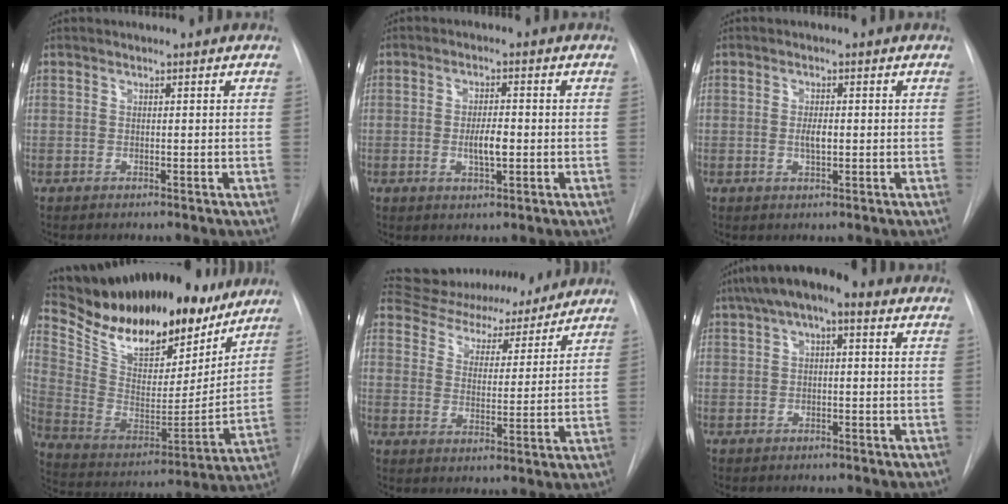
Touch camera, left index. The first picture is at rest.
{"total": 4.3, "force": [-0.8, 1.3, 4.0], "torque": [-0.070, -0.003, -0.011]}
{"total": 2.3, "force": [-0.3, 0.8, 2.2], "torque": [-0.040, 0.000, -0.002]}
{"total": 25.0, "force": [20.9, 8.2, 11.0], "torque": [-0.200, -0.014, 0.325]}
{"total": 16.9, "force": [15.5, 5.9, 3.3], "torque": [-0.048, 0.012, 0.218]}
{"total": 7.4, "force": [3.4, 2.9, 6.0], "torque": [-0.110, 0.038, 0.046]}